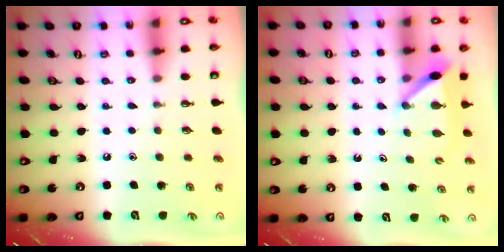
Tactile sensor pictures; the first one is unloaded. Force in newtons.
{"total": 5.9, "press": 5.8, "slide": 0.5}